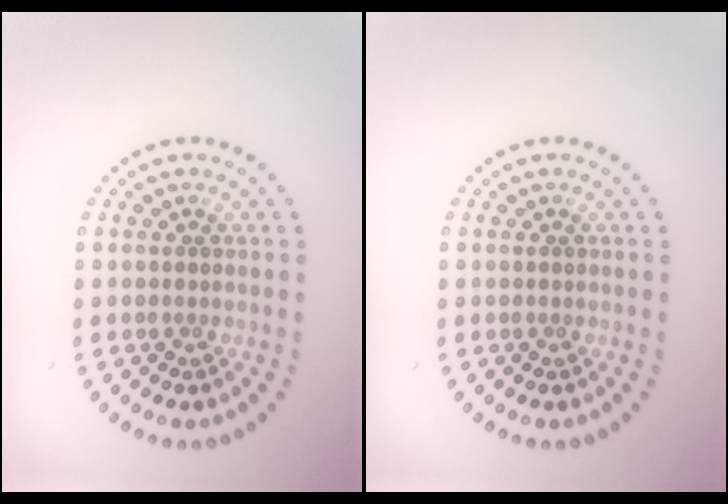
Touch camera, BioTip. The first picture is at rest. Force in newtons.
{"total": 0.0}